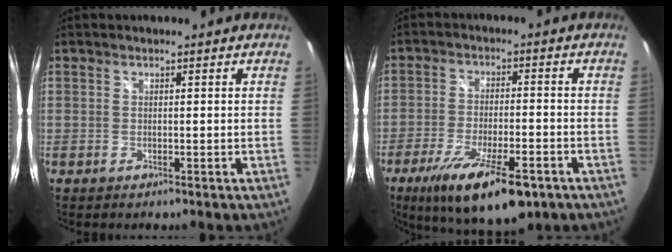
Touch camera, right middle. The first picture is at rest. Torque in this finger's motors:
{"motor_torque": [1.08, -1.05, 0.71, 0.15]}